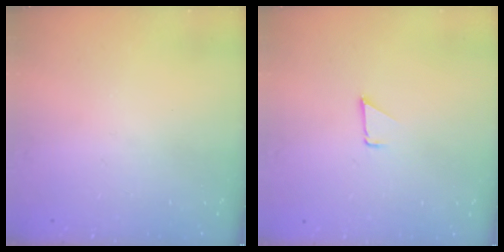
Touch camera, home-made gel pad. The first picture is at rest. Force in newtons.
{"total": 0.7, "press": 0.7, "slide": 0.1}